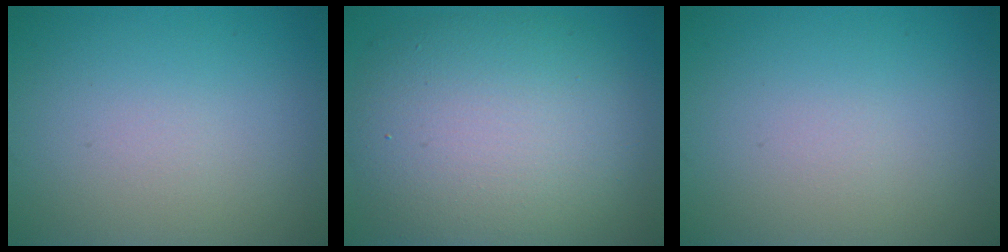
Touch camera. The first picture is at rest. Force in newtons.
{"total": 10.5, "press": 10.5, "slide": 0.4}
{"total": 0.0}